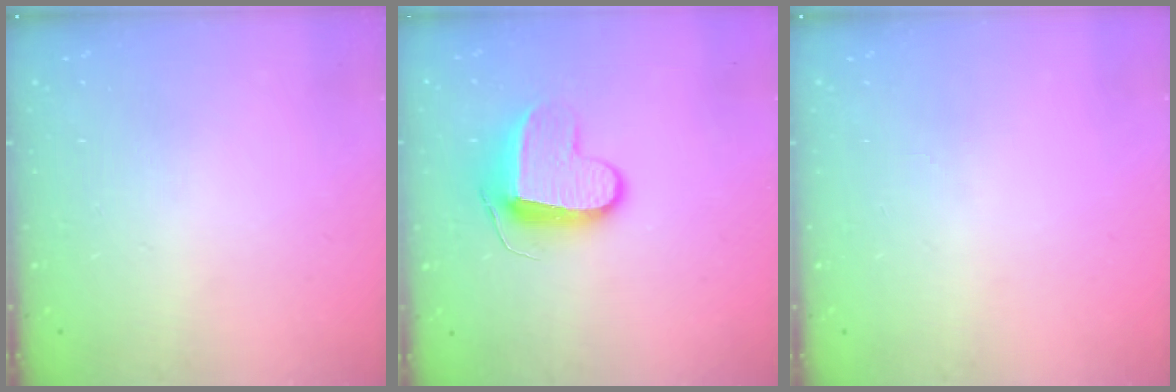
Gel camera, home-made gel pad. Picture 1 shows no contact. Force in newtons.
{"total": 10.4, "press": 10.4, "slide": 0.5}
{"total": 0.0}